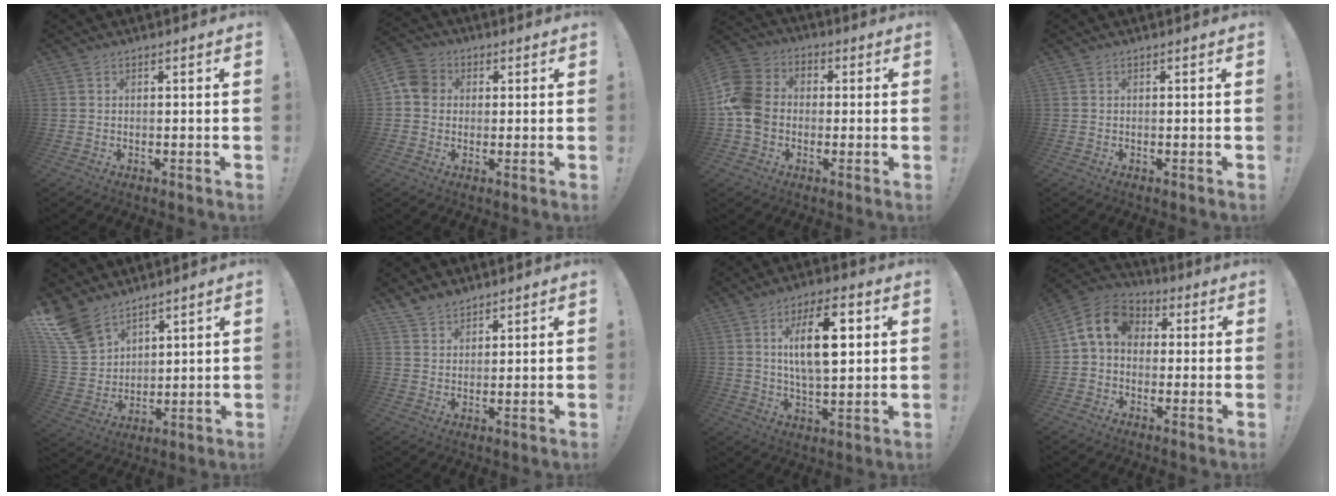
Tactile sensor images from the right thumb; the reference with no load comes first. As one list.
[{"total": 6.9, "force": [0.6, 6.0, 3.3], "torque": [-0.058, 0.017, 0.013]}, {"total": 12.8, "force": [-1.7, 10.5, 7.0], "torque": [-0.141, 0.026, -0.031]}, {"total": 0.0}, {"total": 12.6, "force": [9.7, 6.8, 4.3], "torque": [-0.099, -0.065, 0.192]}, {"total": 5.1, "force": [4.4, 2.3, 0.8], "torque": [-0.021, -0.026, 0.086]}, {"total": 14.6, "force": [3.9, 6.0, 12.7], "torque": [-0.204, 0.003, 0.060]}, {"total": 10.1, "force": [1.6, 7.7, 6.4], "torque": [-0.124, 0.014, 0.033]}]